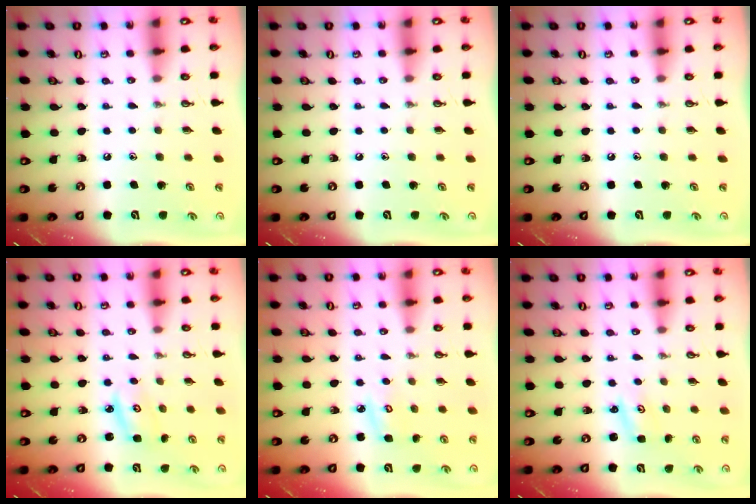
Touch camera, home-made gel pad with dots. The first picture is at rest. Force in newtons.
{"total": 0.0}
{"total": 0.0}
{"total": 2.8, "press": 2.8, "slide": 0.2}
{"total": 4.7, "press": 4.7, "slide": 0.4}
{"total": 2.0, "press": 2.0, "slide": 0.2}